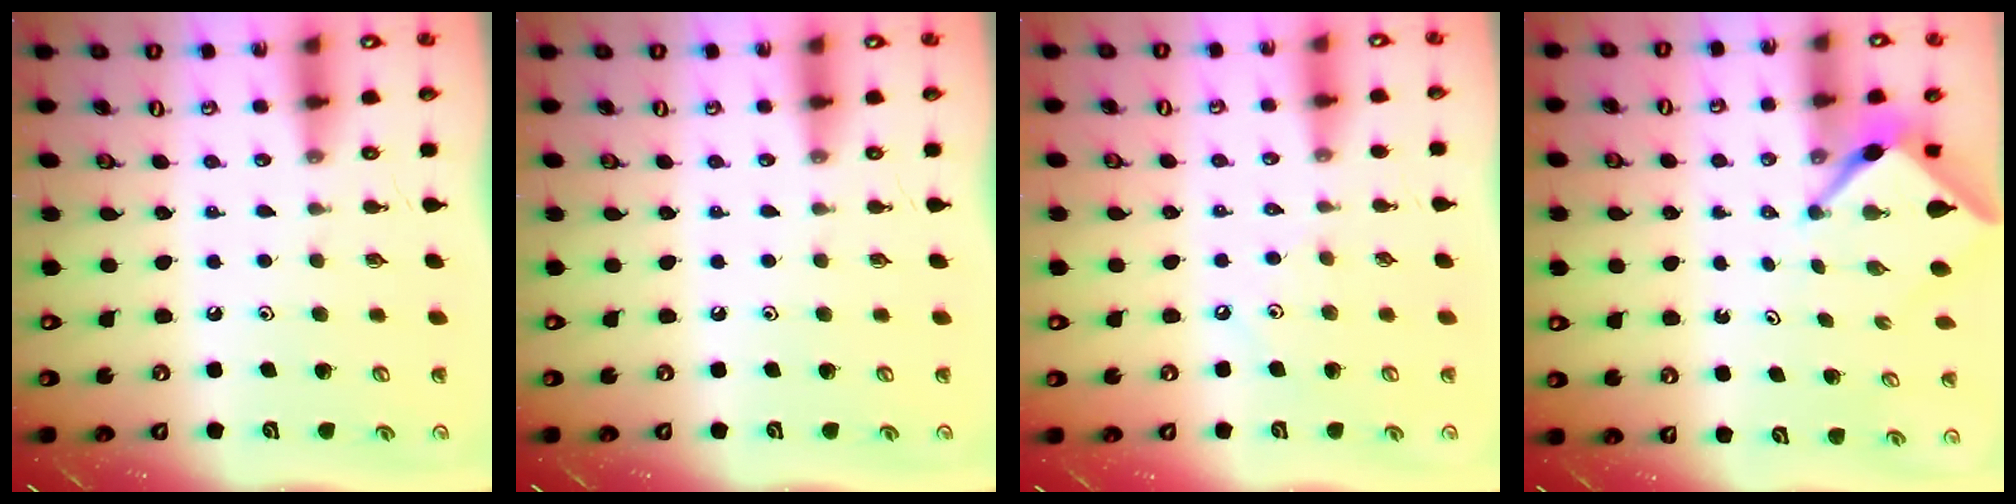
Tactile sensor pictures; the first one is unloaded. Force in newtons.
{"total": 0.0}
{"total": 4.2, "press": 4.1, "slide": 0.7}
{"total": 2.9, "press": 2.9, "slide": 0.4}